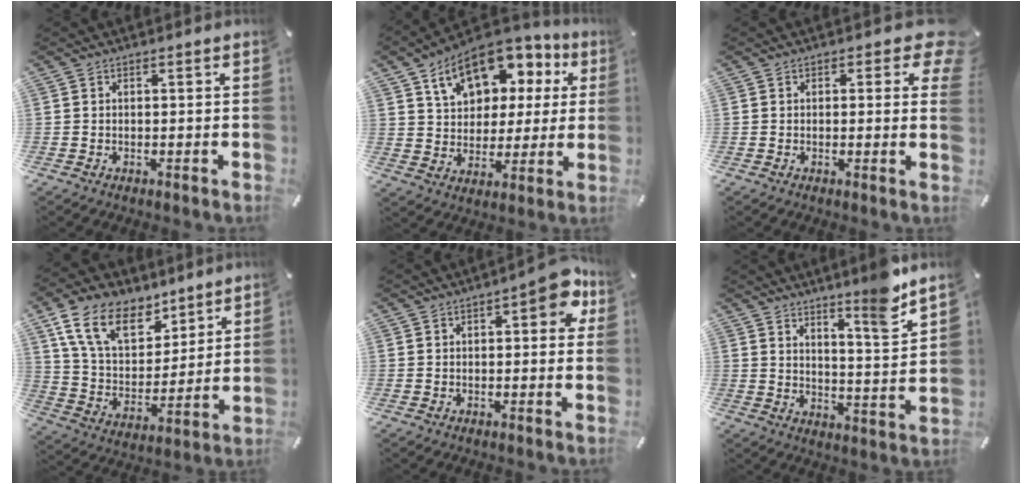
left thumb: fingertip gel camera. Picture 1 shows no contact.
{"total": 14.9, "force": [8.3, 10.0, 7.4], "torque": [-0.129, -0.039, 0.152]}
{"total": 4.8, "force": [1.7, 2.7, 3.5], "torque": [-0.033, -0.004, 0.023]}
{"total": 16.2, "force": [10.0, 9.6, 8.4], "torque": [-0.181, -0.038, 0.190]}
{"total": 7.6, "force": [1.9, 3.2, 6.7], "torque": [-0.076, -0.007, 0.026]}
{"total": 9.5, "force": [8.0, 0.3, 5.0], "torque": [-0.064, -0.064, 0.133]}